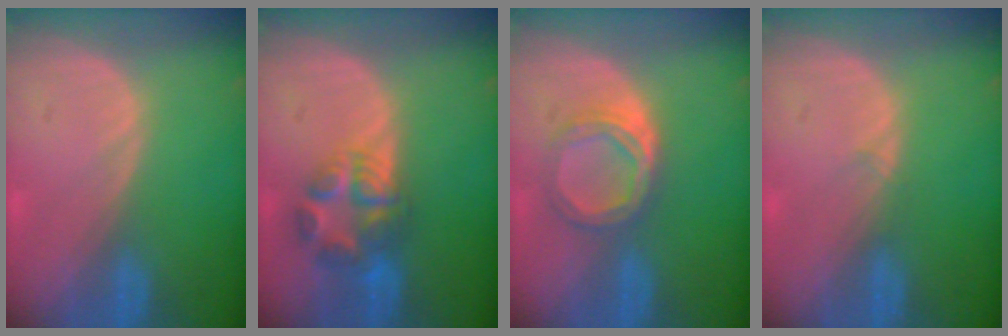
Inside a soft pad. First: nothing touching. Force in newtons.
{"total": 6.7, "press": 6.4, "slide": 1.8}
{"total": 5.5, "press": 5.0, "slide": 2.4}
{"total": 0.6, "press": 0.6, "slide": 0.1}